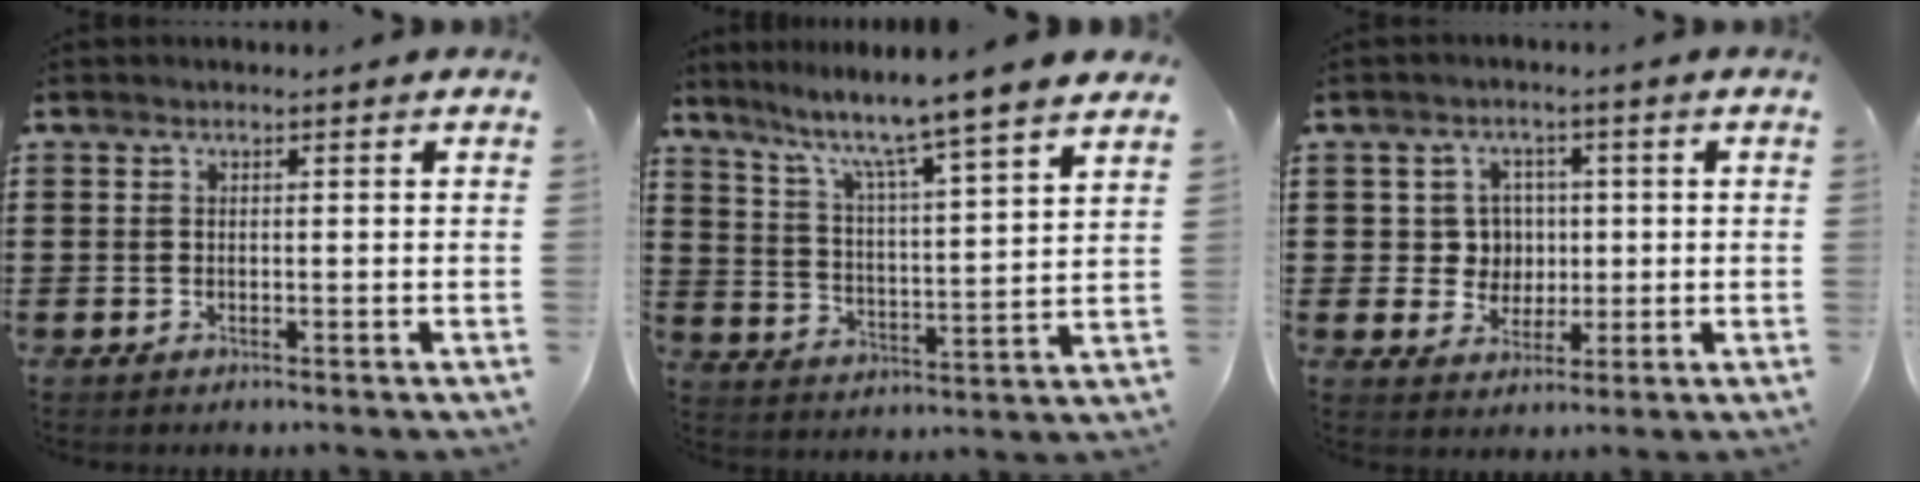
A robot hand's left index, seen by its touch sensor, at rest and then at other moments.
{"total": 6.9, "force": [5.8, -1.3, 3.5], "torque": [-0.092, -0.051, 0.088]}
{"total": 4.8, "force": [0.6, 4.6, 1.3], "torque": [-0.041, 0.012, 0.006]}